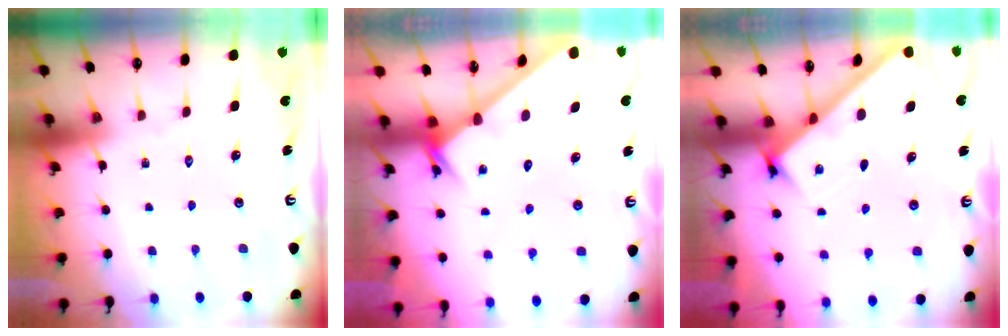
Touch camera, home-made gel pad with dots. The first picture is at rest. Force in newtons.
{"total": 2.6, "press": 2.6, "slide": 0.1}
{"total": 2.7, "press": 2.6, "slide": 0.3}